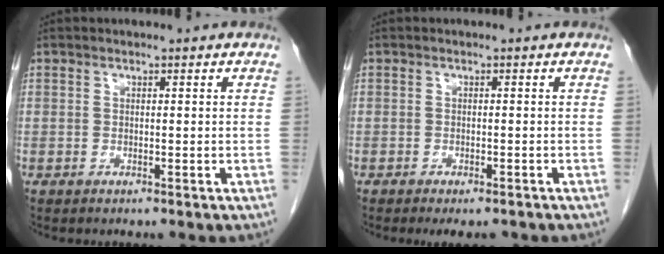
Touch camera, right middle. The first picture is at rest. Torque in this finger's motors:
{"motor_torque": [0.04, -0.04, 0.01, 0.02]}